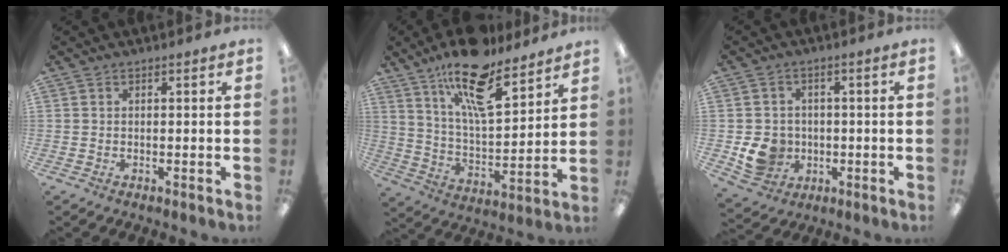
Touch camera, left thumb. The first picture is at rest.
{"total": 19.0, "force": [13.1, 6.7, 12.0], "torque": [-0.194, -0.073, 0.218]}
{"total": 8.0, "force": [-1.6, 7.2, 3.0], "torque": [-0.070, 0.009, -0.023]}